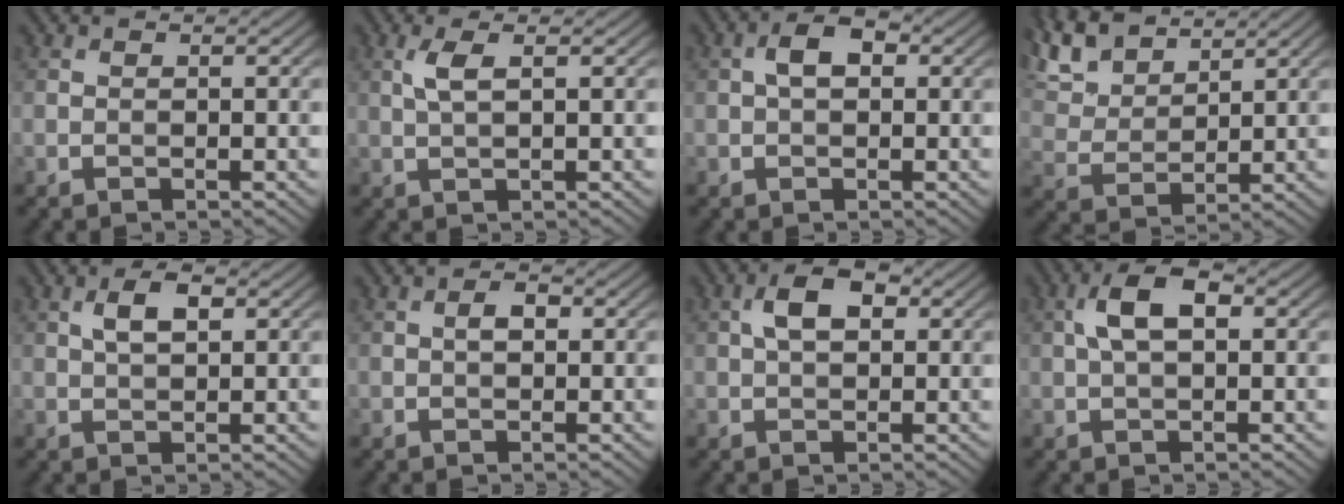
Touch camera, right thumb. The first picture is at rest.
{"total": 2.6, "force": [0.9, 0.6, 2.4], "torque": [-0.054, 0.006, 0.018]}
{"total": 3.4, "force": [0.6, 2.0, 2.7], "torque": [-0.049, 0.009, 0.005]}
{"total": 9.5, "force": [7.2, 3.8, 4.9], "torque": [-0.145, 0.020, 0.139]}
{"total": 3.4, "force": [1.1, 1.5, 2.8], "torque": [-0.056, 0.006, 0.021]}
{"total": 1.8, "force": [0.2, 1.0, 1.4], "torque": [-0.024, 0.005, 0.000]}
{"total": 4.6, "force": [1.1, 2.5, 3.7], "torque": [-0.070, 0.010, 0.015]}
{"total": 5.3, "force": [1.0, 2.5, 4.5], "torque": [-0.093, 0.011, 0.014]}